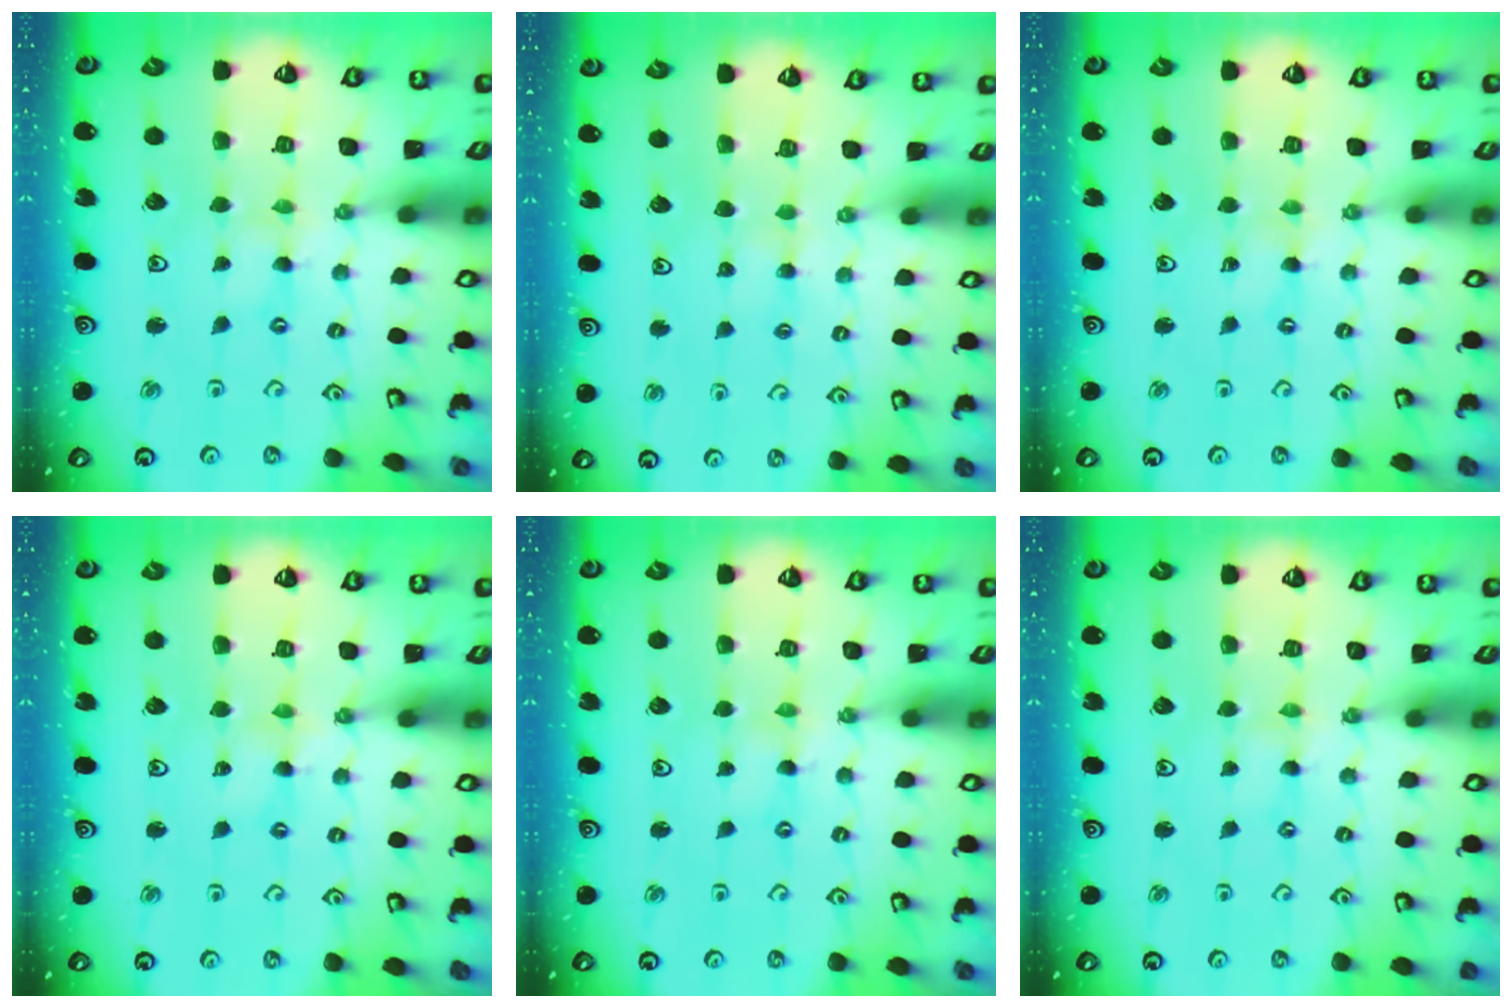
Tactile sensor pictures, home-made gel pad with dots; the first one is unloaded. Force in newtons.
{"total": 2.7, "press": 2.7, "slide": 0.3}
{"total": 0.0}
{"total": 1.1, "press": 1.1, "slide": 0.3}
{"total": 0.5, "press": 0.5, "slide": 0.1}
{"total": 0.0}